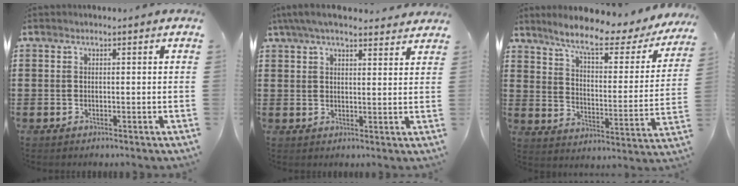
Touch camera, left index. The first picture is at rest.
{"total": 5.4, "force": [4.5, 1.1, 2.7], "torque": [-0.064, -0.007, 0.084]}
{"total": 8.9, "force": [6.8, 1.2, 5.6], "torque": [-0.119, -0.038, 0.107]}